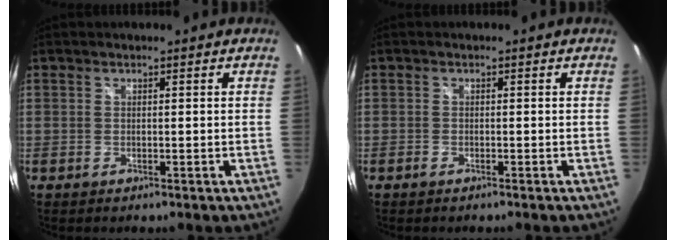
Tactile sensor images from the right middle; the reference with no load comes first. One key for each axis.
{"total": 0.6, "fx": -0.5, "fy": 0.1, "fz": 0.2, "tx": -0.005, "ty": -0.003, "tz": -0.012}